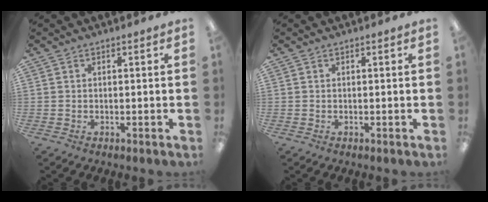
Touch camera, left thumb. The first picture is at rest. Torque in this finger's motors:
{"motor_torque": [-0.09, 0.09, 0.03, 0.18, 0.00]}